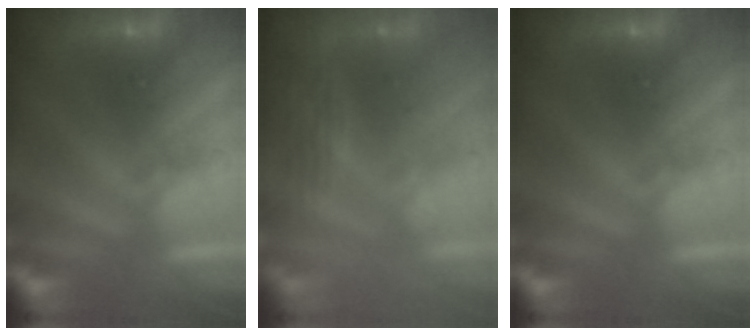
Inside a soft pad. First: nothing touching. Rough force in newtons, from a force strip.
{"total": 2.7}
{"total": 0.0}